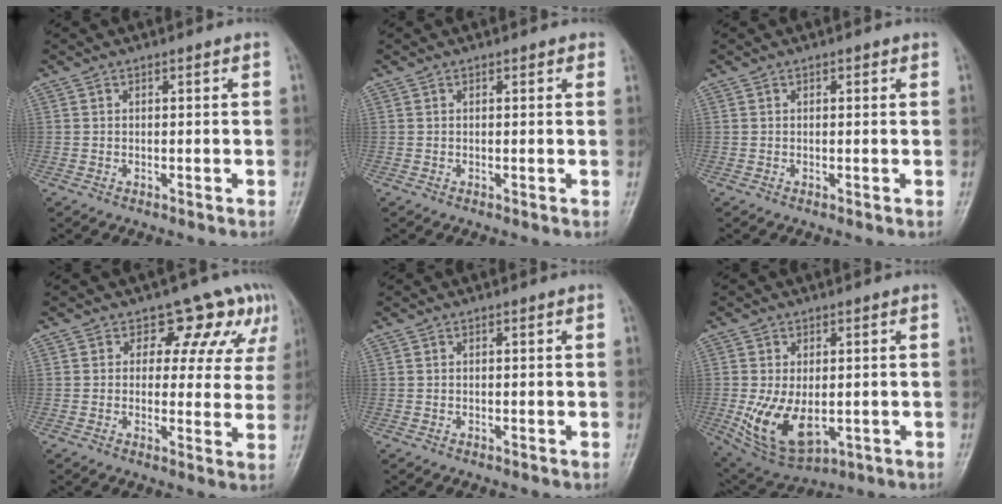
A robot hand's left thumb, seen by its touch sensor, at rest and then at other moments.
{"total": 1.0, "force": [0.6, 0.5, 0.5], "torque": [0.000, -0.001, 0.002]}
{"total": 0.7, "force": [0.4, 0.5, 0.4], "torque": [-0.001, -0.001, 0.002]}
{"total": 9.0, "force": [5.6, 6.1, 3.5], "torque": [0.006, -0.022, 0.049]}
{"total": 0.0}
{"total": 11.1, "force": [-1.7, 6.5, 8.8], "torque": [-0.158, -0.014, -0.010]}